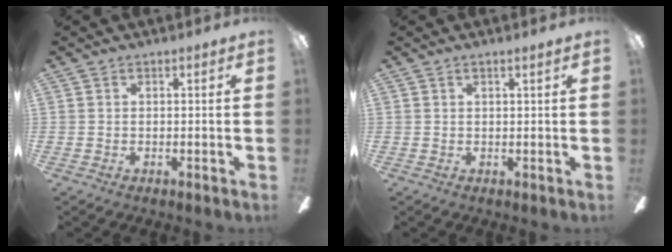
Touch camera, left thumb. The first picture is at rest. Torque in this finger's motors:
{"motor_torque": [-0.17, -0.06, -0.26, 0.50, 0.04]}